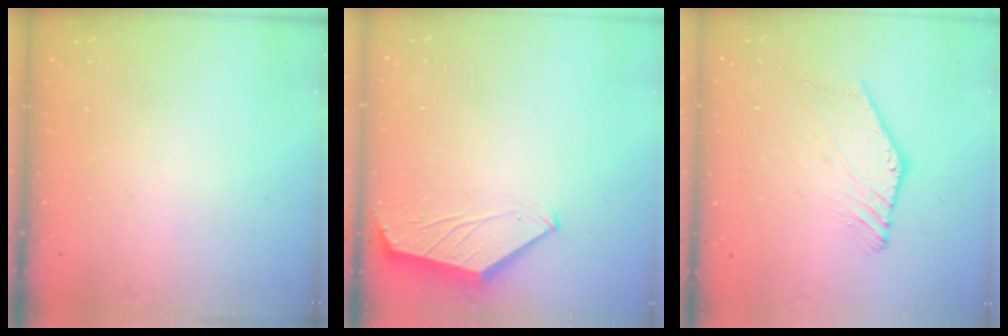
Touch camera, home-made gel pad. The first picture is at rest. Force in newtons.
{"total": 1.7, "press": 1.6, "slide": 0.4}
{"total": 0.8, "press": 0.7, "slide": 0.4}